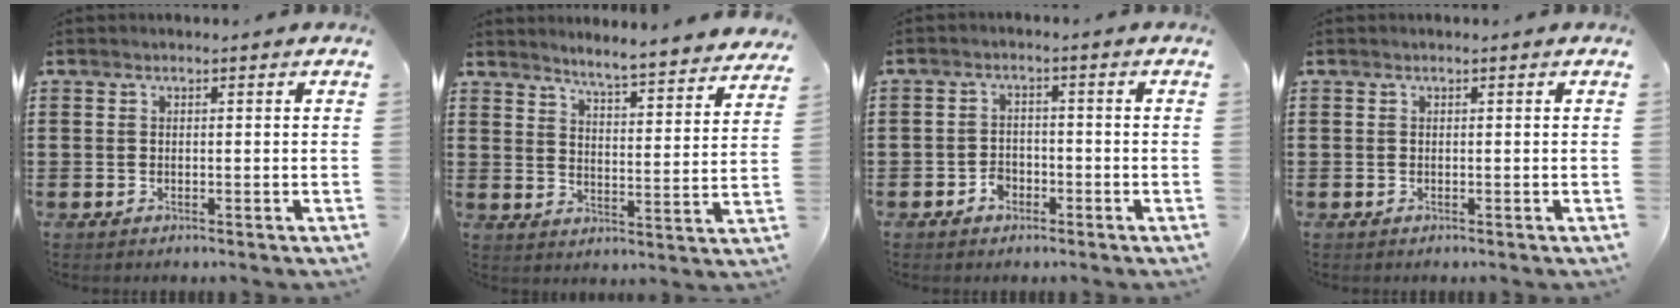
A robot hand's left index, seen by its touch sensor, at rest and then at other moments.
{"total": 4.5, "force": [4.3, -1.0, 0.6], "torque": [-0.034, -0.039, 0.069]}
{"total": 2.4, "force": [-1.6, 1.6, 0.8], "torque": [-0.020, 0.003, -0.035]}
{"total": 0.0}